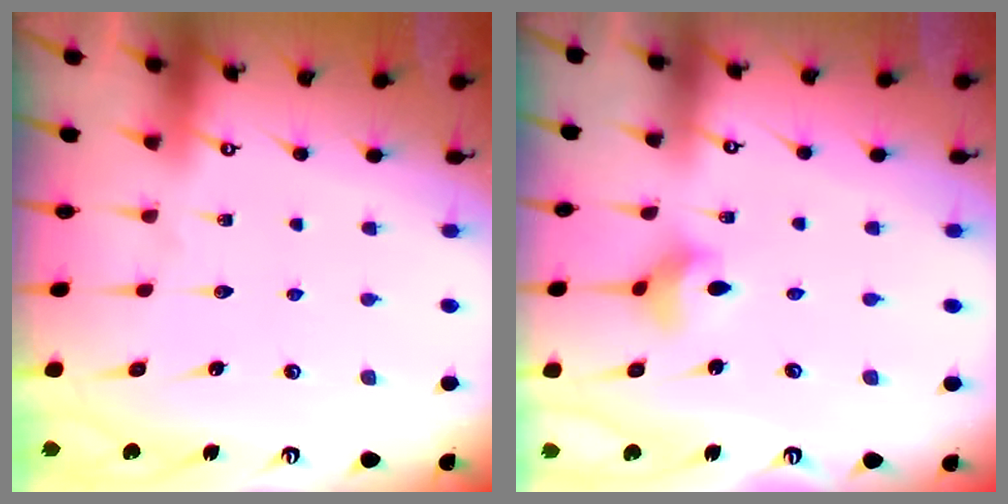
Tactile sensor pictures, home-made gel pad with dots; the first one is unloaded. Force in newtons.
{"total": 4.2, "press": 4.2, "slide": 0.5}